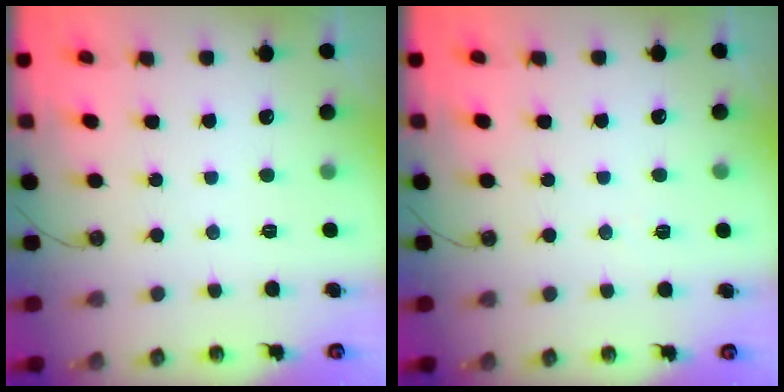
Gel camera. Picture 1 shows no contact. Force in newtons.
{"total": 2.5, "press": 2.2, "slide": 1.1}